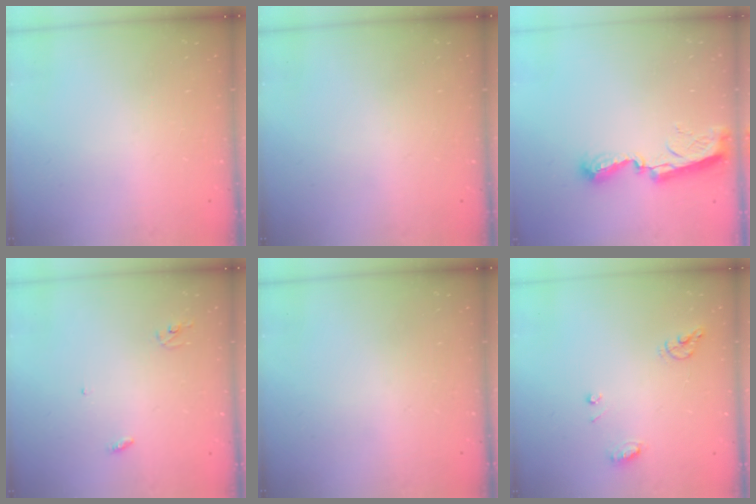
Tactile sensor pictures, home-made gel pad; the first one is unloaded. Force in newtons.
{"total": 0.0}
{"total": 9.1, "press": 9.1, "slide": 0.6}
{"total": 2.8, "press": 2.8, "slide": 0.2}
{"total": 0.0}
{"total": 7.5, "press": 7.4, "slide": 0.9}